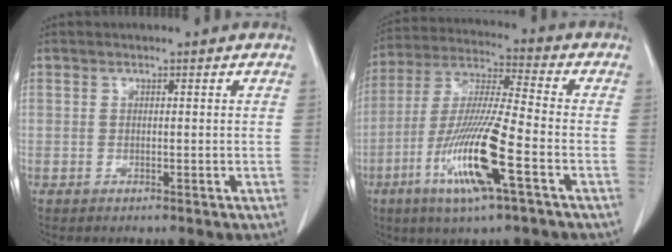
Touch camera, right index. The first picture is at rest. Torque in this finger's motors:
{"motor_torque": [1.88, -0.26, 0.69, 0.16]}